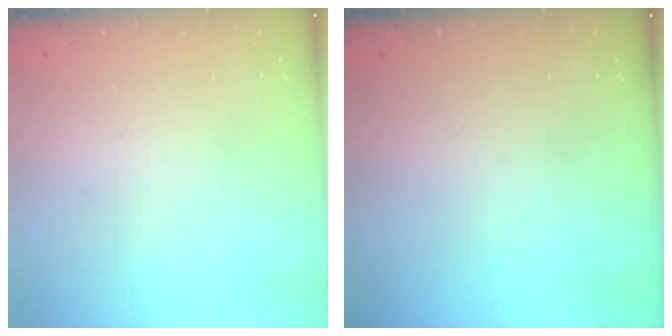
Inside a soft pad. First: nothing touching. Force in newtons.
{"total": 0.0}